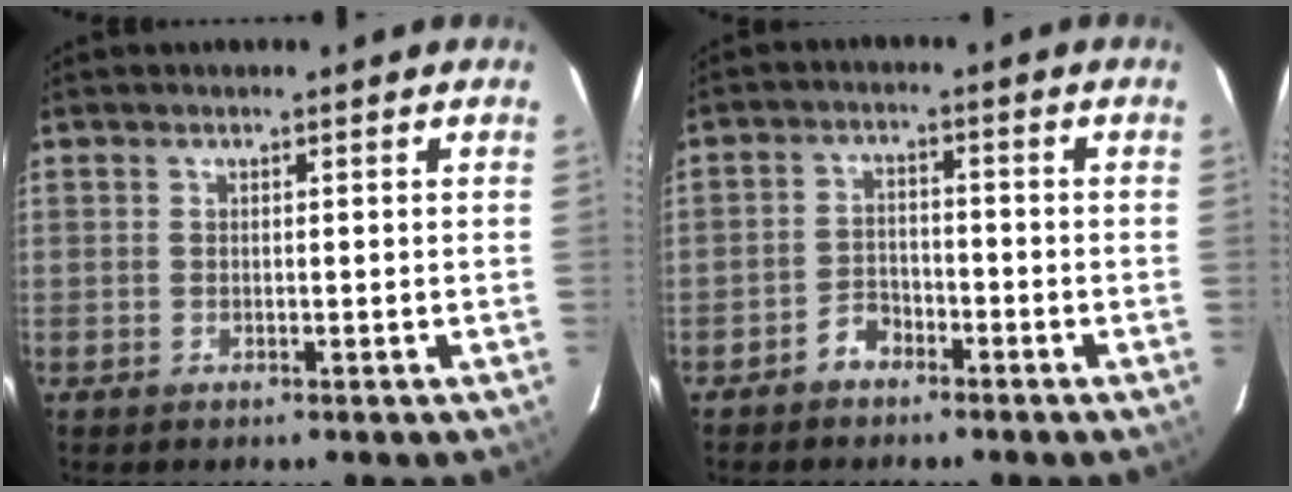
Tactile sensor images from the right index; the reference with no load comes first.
{"total": 3.7, "force": [-3.0, 2.0, 0.9], "torque": [-0.025, 0.011, -0.053]}